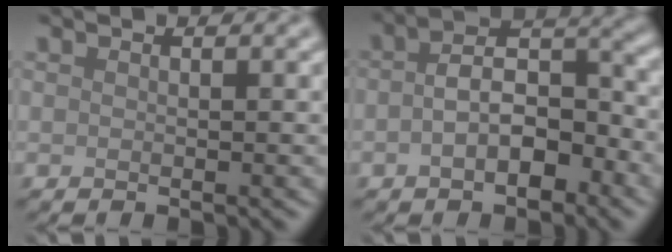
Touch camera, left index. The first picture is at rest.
{"total": 5.8, "force": [-1.4, 3.0, 4.7], "torque": [-0.076, 0.011, -0.028]}